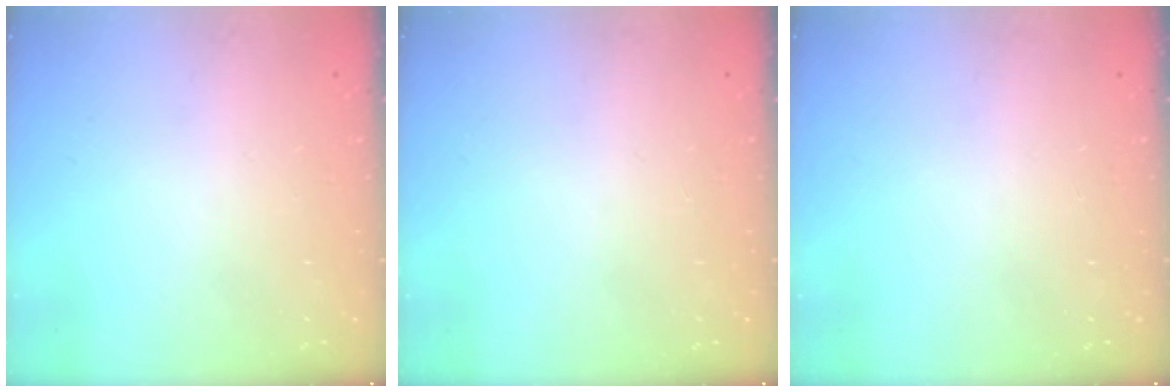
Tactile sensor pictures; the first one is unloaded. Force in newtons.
{"total": 0.0}
{"total": 0.0}